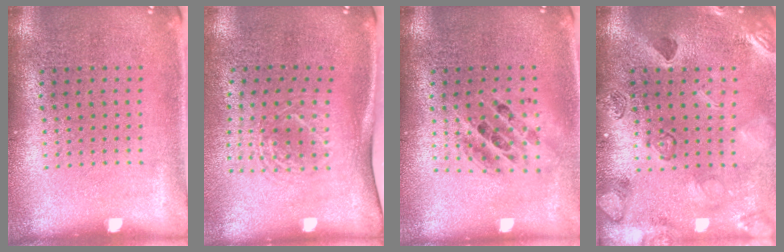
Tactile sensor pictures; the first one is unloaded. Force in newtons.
{"total": 1.7, "press": 1.3, "slide": 1.2}
{"total": 1.3, "press": 1.1, "slide": 0.6}
{"total": 2.1, "press": 2.1, "slide": 0.3}